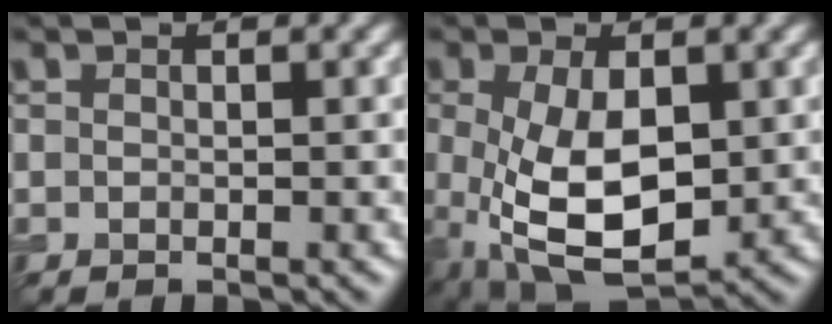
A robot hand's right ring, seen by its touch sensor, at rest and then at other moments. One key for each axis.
{"total": 8.4, "fx": -1.2, "fy": 4.3, "fz": 7.1, "tx": -0.156, "ty": -0.019, "tz": -0.013}